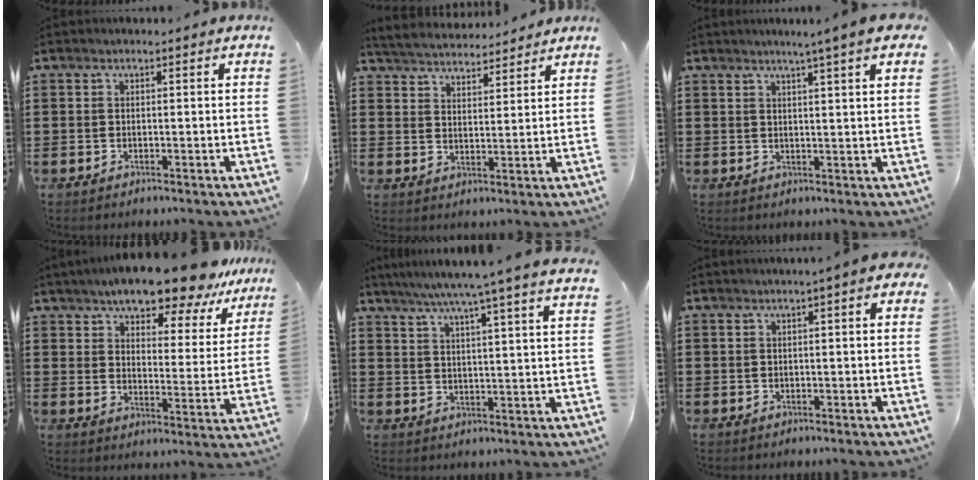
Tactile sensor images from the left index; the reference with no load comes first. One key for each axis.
{"total": 4.1, "fx": 4.1, "fy": 0.7, "fz": -0.1, "tx": -0.018, "ty": -0.021, "tz": 0.072}
{"total": 4.8, "fx": 3.4, "fy": -0.3, "fz": 3.4, "tx": -0.066, "ty": -0.009, "tz": 0.057}
{"total": 11.0, "fx": 9.7, "fy": 1.5, "fz": 4.9, "tx": -0.103, "ty": -0.046, "tz": 0.170}
{"total": 6.3, "fx": 5.3, "fy": -1.4, "fz": 3.1, "tx": -0.076, "ty": -0.029, "tz": 0.087}
{"total": 1.5, "fx": 0.3, "fy": 0.1, "fz": 1.5, "tx": -0.027, "ty": -0.002, "tz": 0.007}